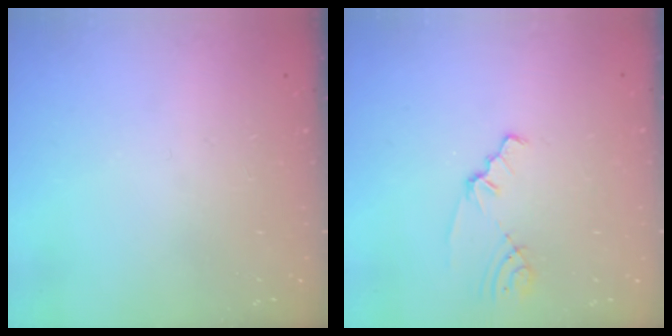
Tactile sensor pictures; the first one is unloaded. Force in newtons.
{"total": 1.8, "press": 1.8, "slide": 0.2}